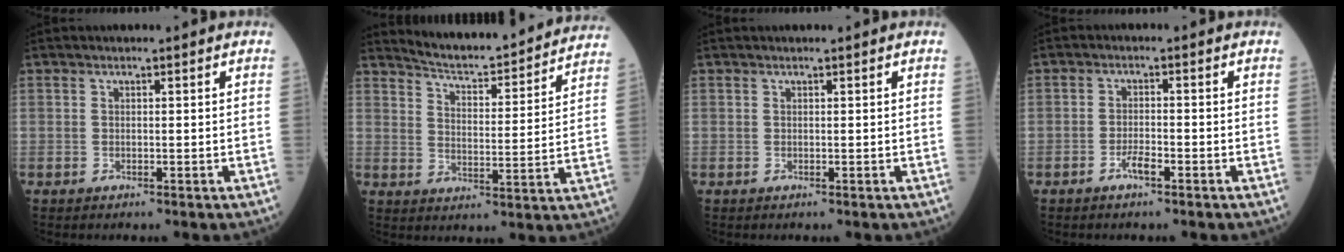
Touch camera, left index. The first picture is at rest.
{"total": 17.2, "force": [16.4, 1.6, 5.0], "torque": [-0.073, -0.022, 0.216]}
{"total": 1.2, "force": [1.1, -0.1, 0.5], "torque": [-0.006, 0.020, 0.023]}
{"total": 2.3, "force": [-1.5, 0.4, 1.7], "torque": [-0.035, 0.000, -0.027]}